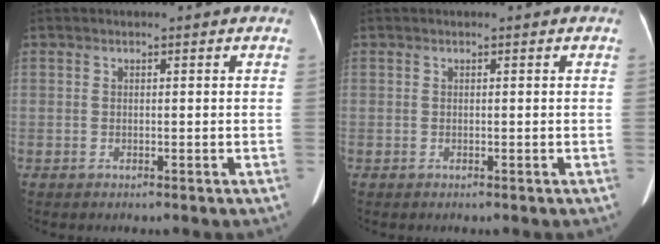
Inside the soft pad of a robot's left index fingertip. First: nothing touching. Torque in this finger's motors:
{"motor_torque": [-0.01, 0.00, 0.05, 0.01]}